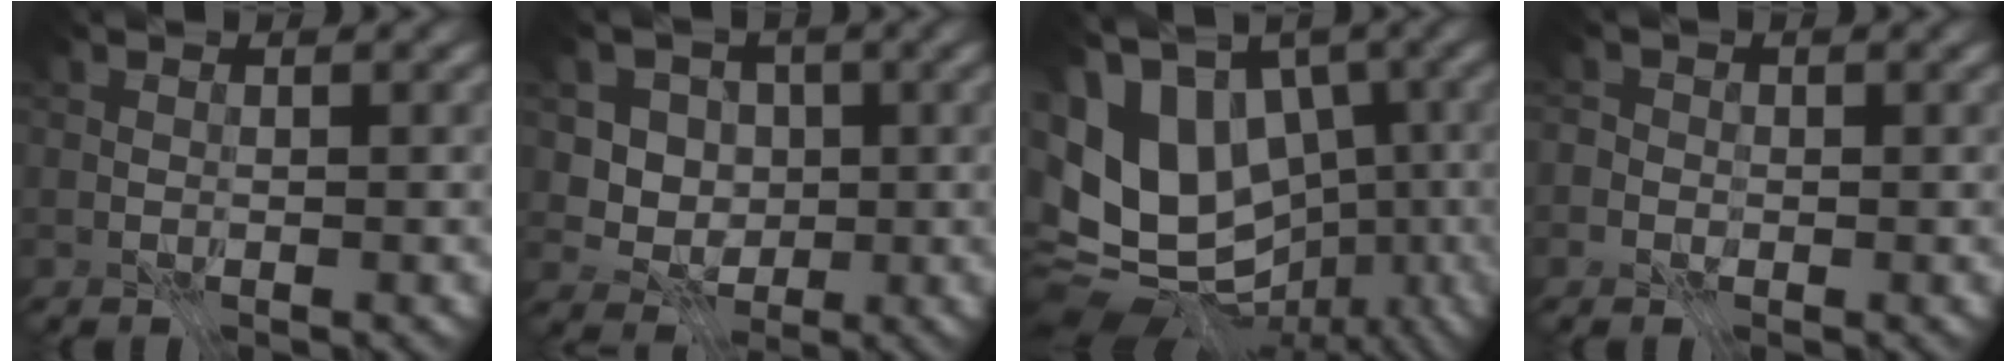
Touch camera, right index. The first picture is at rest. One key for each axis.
{"total": 4.9, "fx": 0.6, "fy": 4.3, "fz": 2.2, "tx": -0.032, "ty": -0.001, "tz": 0.001}
{"total": 14.3, "fx": 0.5, "fy": 10.7, "fz": 9.5, "tx": -0.176, "ty": 0.016, "tz": 0.031}
{"total": 2.5, "fx": -0.2, "fy": 2.4, "fz": 0.6, "tx": 0.003, "ty": 0.011, "tz": -0.019}